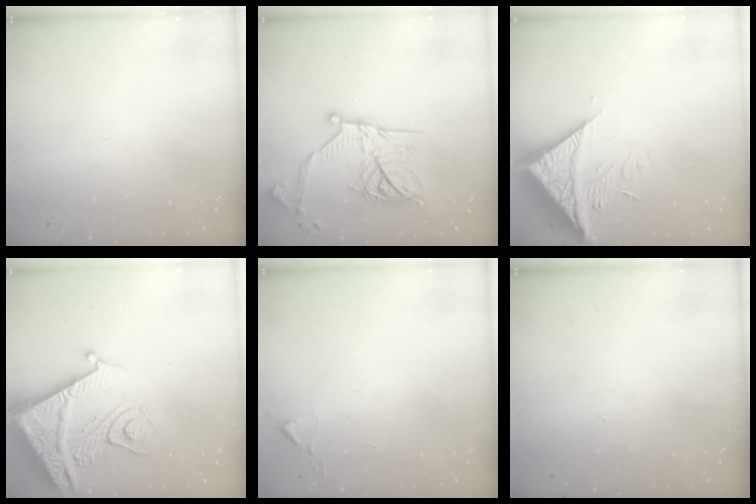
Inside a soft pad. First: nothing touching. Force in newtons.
{"total": 19.4, "press": 19.3, "slide": 1.5}
{"total": 11.9, "press": 11.8, "slide": 1.4}
{"total": 14.0, "press": 13.9, "slide": 1.8}
{"total": 2.4, "press": 2.4, "slide": 0.3}
{"total": 0.0}